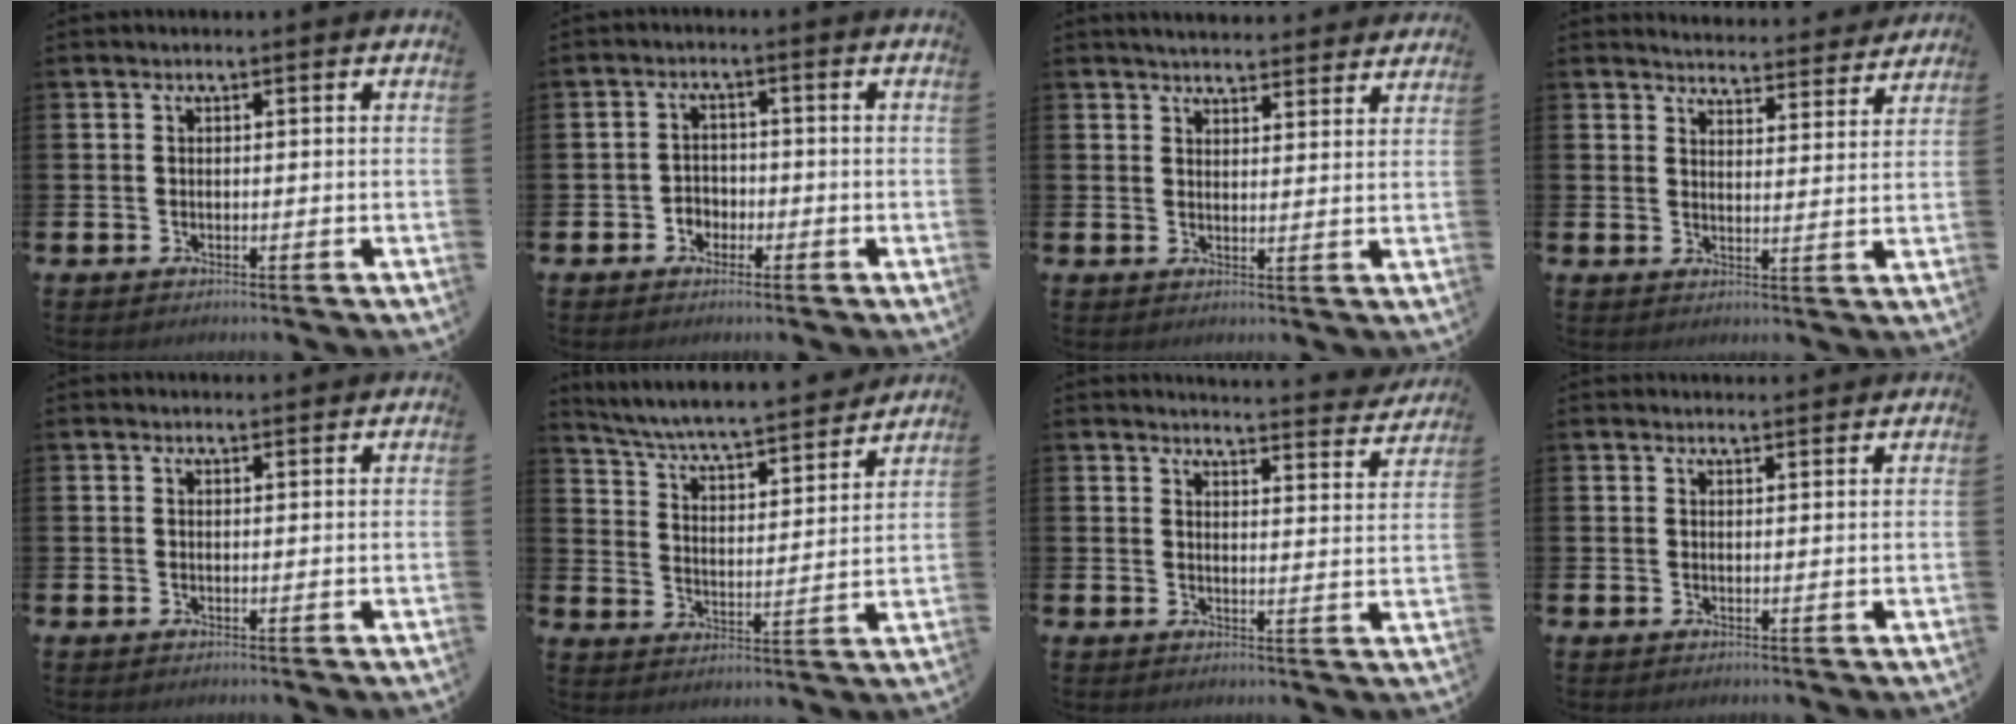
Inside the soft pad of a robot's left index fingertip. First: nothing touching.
{"total": 2.5, "force": [-1.4, 1.9, 0.5], "torque": [-0.014, 0.004, -0.033]}
{"total": 4.1, "force": [4.1, 0.5, 0.2], "torque": [-0.011, -0.025, 0.074]}
{"total": 4.5, "force": [4.5, 0.5, -0.1], "torque": [-0.003, -0.043, 0.076]}
{"total": 0.7, "force": [0.6, 0.1, 0.0], "torque": [0.006, -0.002, 0.010]}
{"total": 6.2, "force": [5.8, 0.5, 2.1], "torque": [-0.069, -0.052, 0.093]}
{"total": 4.3, "force": [4.2, 0.0, 0.4], "torque": [0.001, -0.039, 0.069]}
{"total": 1.5, "force": [1.5, 0.2, -0.1], "torque": [0.007, -0.007, 0.026]}